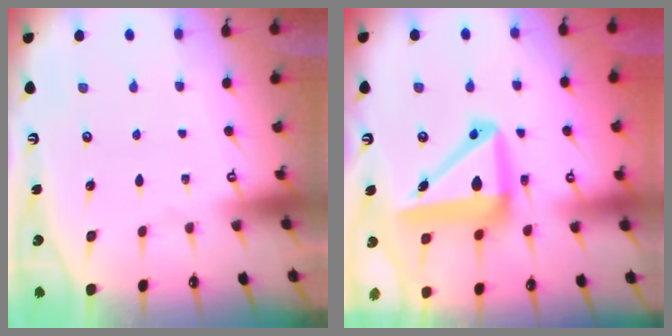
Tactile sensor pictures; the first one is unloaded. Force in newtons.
{"total": 13.9, "press": 13.7, "slide": 2.4}